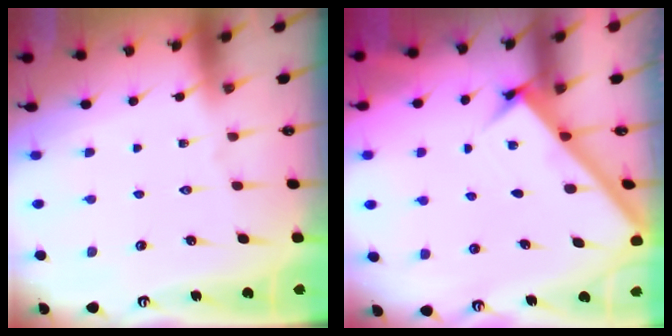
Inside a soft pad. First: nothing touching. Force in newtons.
{"total": 2.9, "press": 2.9, "slide": 0.1}